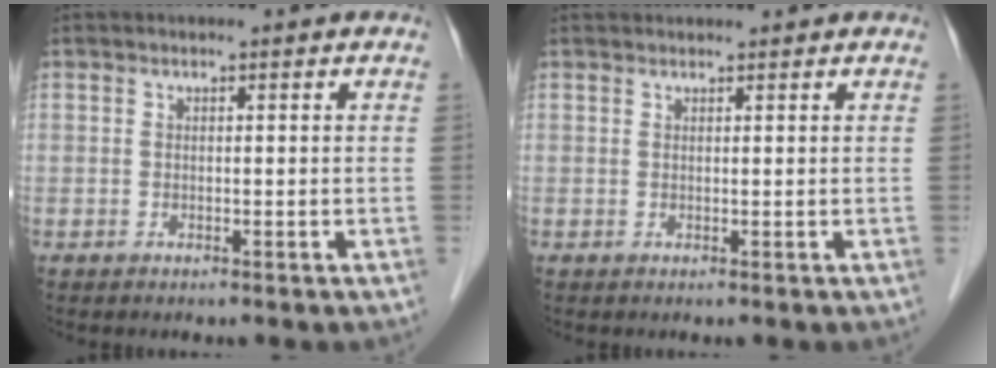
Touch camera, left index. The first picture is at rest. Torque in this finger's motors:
{"motor_torque": [-0.36, -0.77, 0.04, 0.01]}